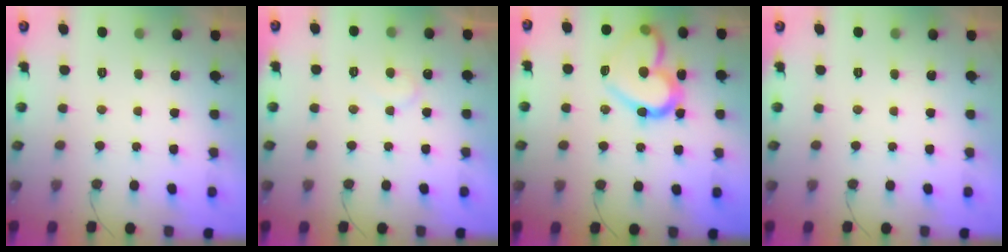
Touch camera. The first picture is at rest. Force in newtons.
{"total": 6.3, "press": 6.3, "slide": 0.4}
{"total": 17.2, "press": 17.2, "slide": 1.2}
{"total": 0.0}